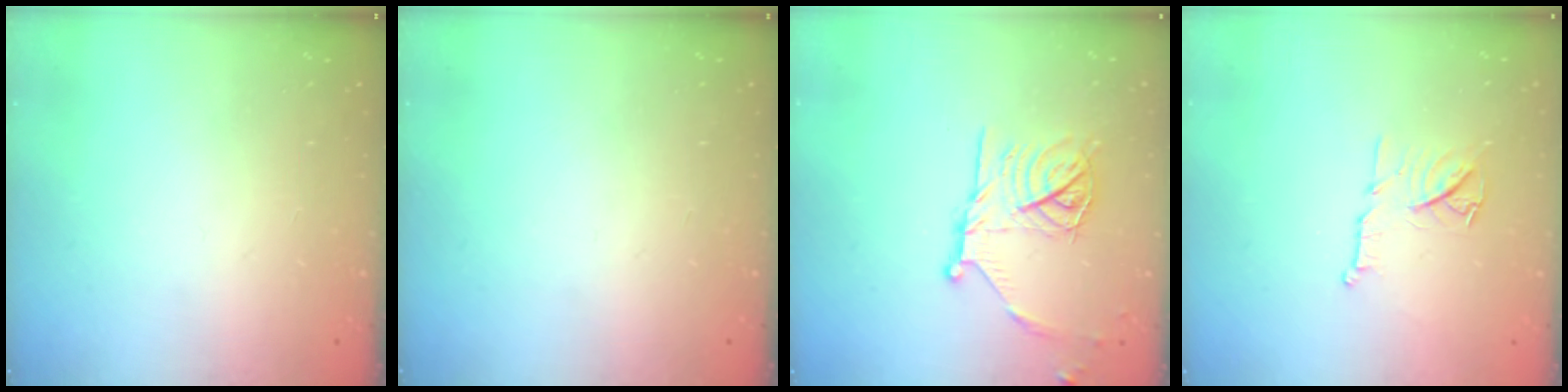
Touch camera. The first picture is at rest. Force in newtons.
{"total": 0.0}
{"total": 16.4, "press": 16.4, "slide": 0.9}
{"total": 11.0, "press": 11.0, "slide": 0.1}